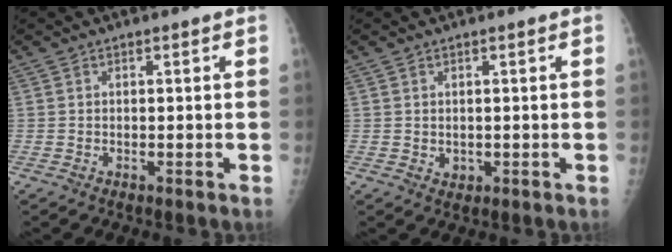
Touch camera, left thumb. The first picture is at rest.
{"total": 1.2, "force": [0.4, 0.8, 0.8], "torque": [-0.010, -0.005, 0.011]}